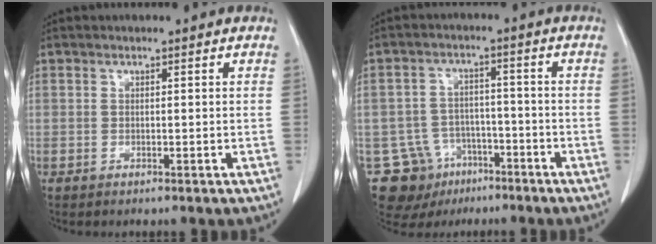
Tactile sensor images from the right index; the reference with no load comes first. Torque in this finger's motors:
{"motor_torque": [-0.68, -0.33, -0.75, -0.15]}